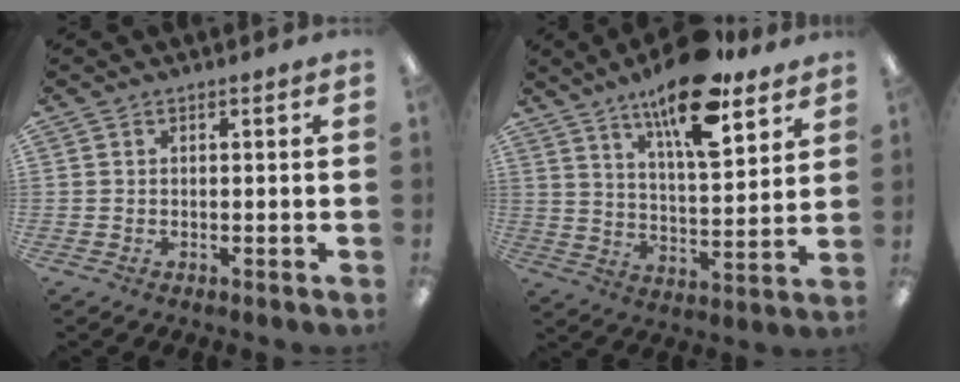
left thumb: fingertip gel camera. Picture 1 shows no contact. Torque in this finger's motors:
{"motor_torque": [0.45, 0.48, 1.50, -1.27, 0.10]}